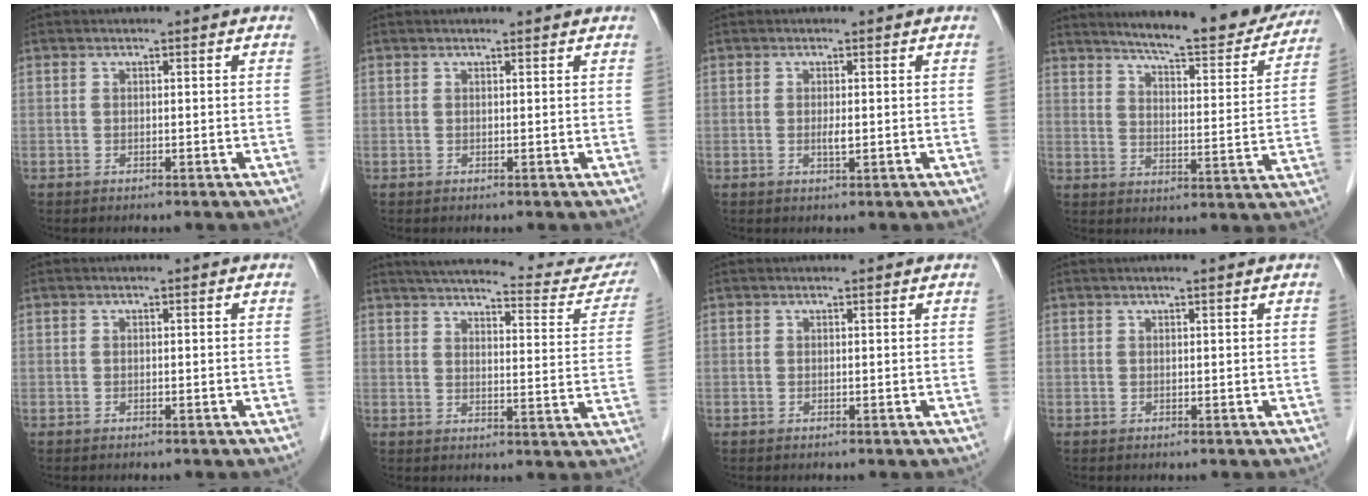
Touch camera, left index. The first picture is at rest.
{"total": 1.9, "force": [1.8, 0.2, 0.3], "torque": [-0.010, 0.010, 0.021]}
{"total": 1.2, "force": [0.0, 0.2, 1.1], "torque": [-0.022, -0.004, -0.001]}
{"total": 18.1, "force": [16.4, 2.4, 7.3], "torque": [-0.098, -0.036, 0.206]}
{"total": 0.0}
{"total": 23.2, "force": [21.3, 4.4, 8.2], "torque": [-0.108, -0.039, 0.248]}
{"total": 1.1, "force": [1.1, 0.1, 0.1], "torque": [-0.010, 0.005, 0.012]}
{"total": 1.4, "force": [1.1, -0.3, 0.7], "torque": [-0.011, 0.007, 0.022]}